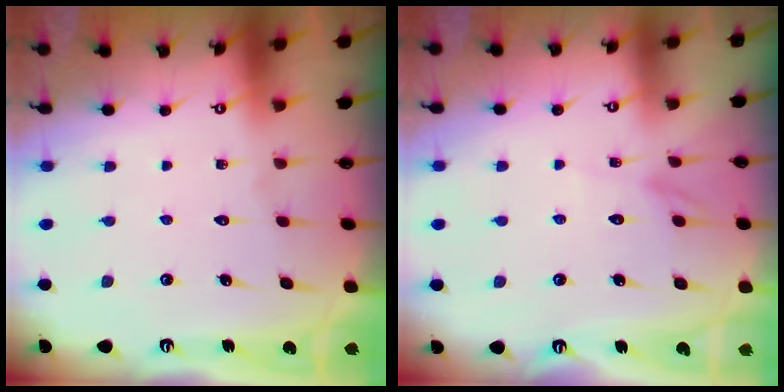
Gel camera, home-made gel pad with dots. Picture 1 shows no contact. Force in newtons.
{"total": 2.4, "press": 2.4, "slide": 0.3}